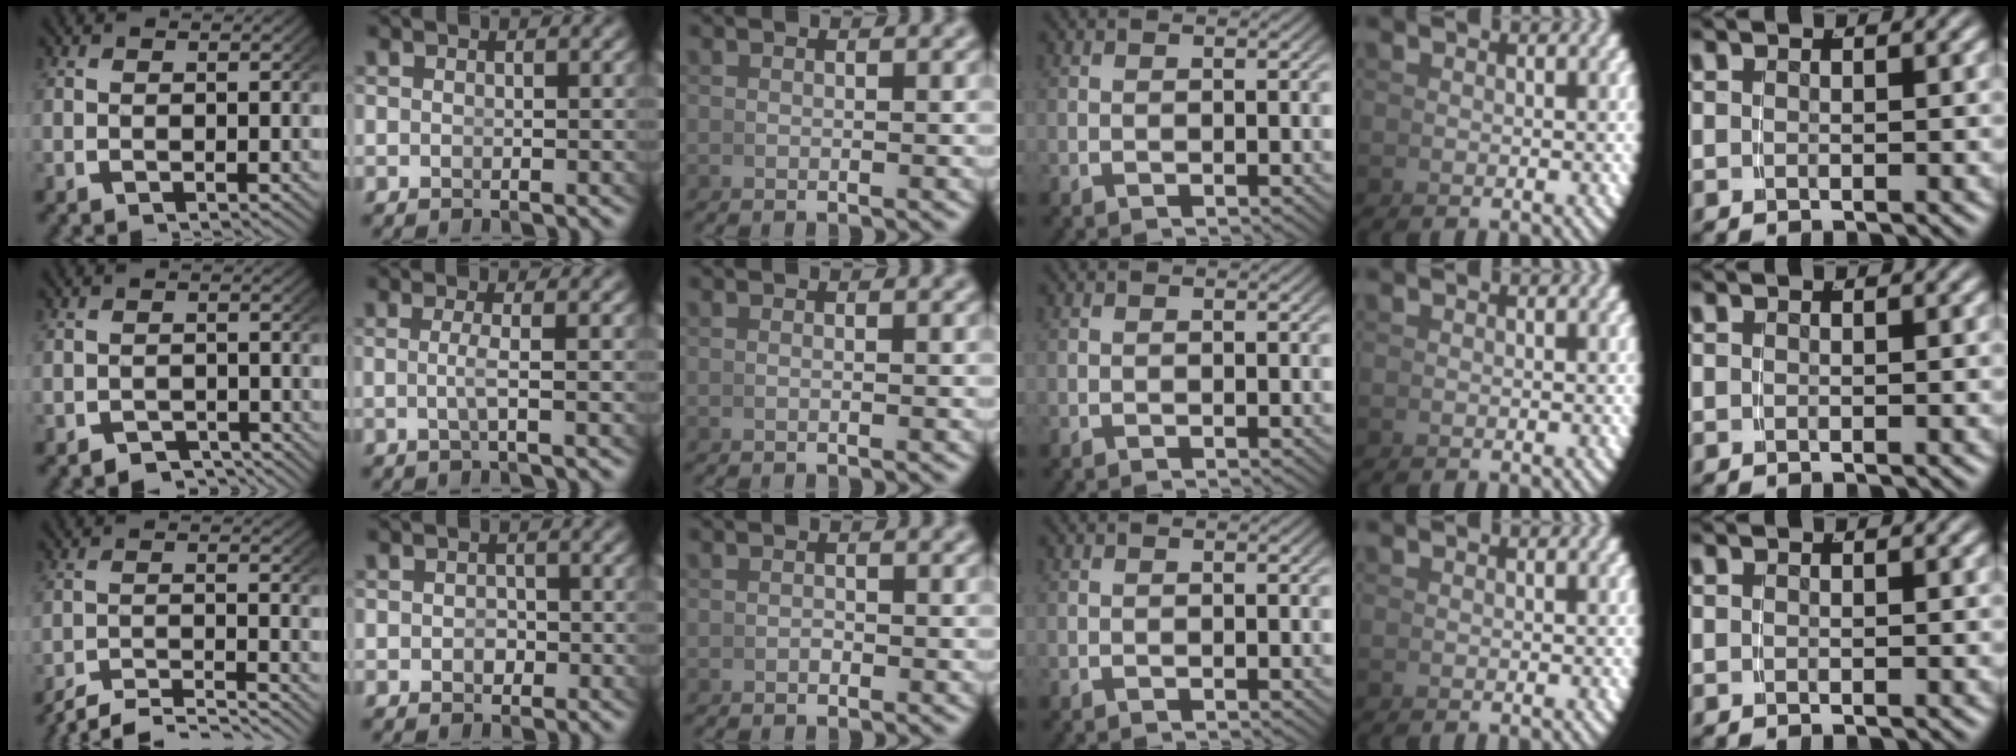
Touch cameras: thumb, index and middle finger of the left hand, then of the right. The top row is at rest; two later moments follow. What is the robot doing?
{"motion": "grasp_and_lifting", "object": "whiteboard"}